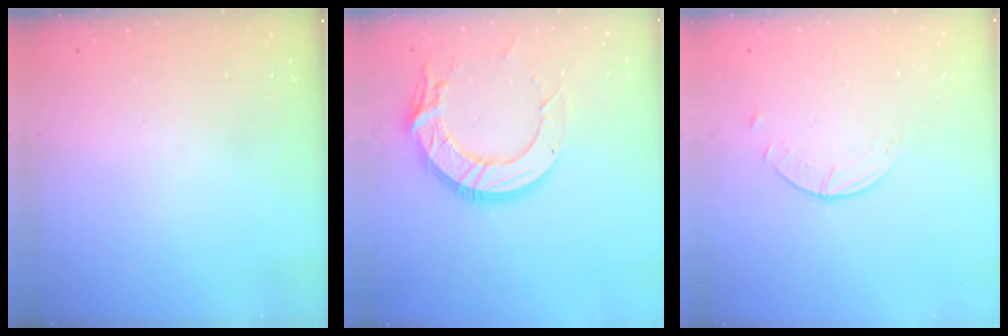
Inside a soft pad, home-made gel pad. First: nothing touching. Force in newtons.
{"total": 15.3, "press": 15.2, "slide": 1.5}
{"total": 0.9, "press": 0.9, "slide": 0.1}